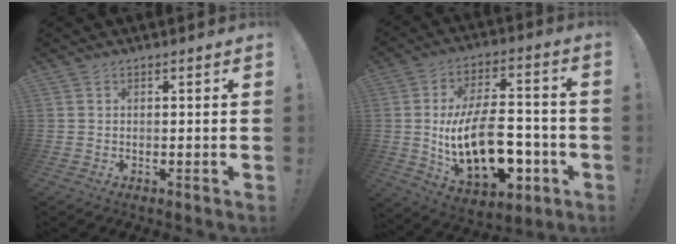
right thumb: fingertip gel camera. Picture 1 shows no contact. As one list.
[{"total": 22.8, "force": [-4.8, 12.4, 18.5], "torque": [-0.324, 0.025, -0.075]}]